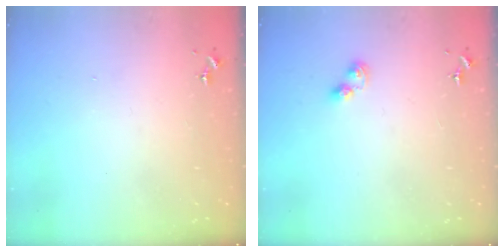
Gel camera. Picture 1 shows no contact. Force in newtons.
{"total": 4.6, "press": 4.6, "slide": 0.6}